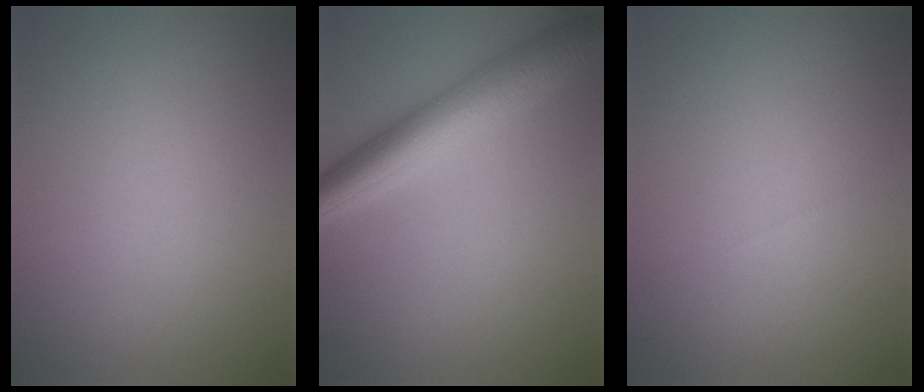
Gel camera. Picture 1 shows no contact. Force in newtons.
{"total": 5.6, "press": 5.6, "slide": 0.3}
{"total": 0.0}